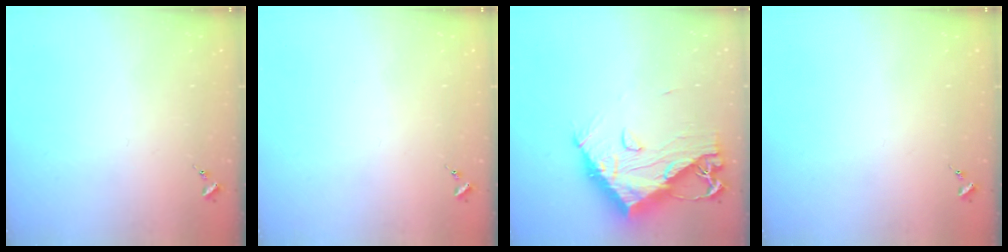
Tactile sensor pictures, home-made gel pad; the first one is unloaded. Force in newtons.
{"total": 0.0}
{"total": 15.8, "press": 15.7, "slide": 1.7}
{"total": 0.0}